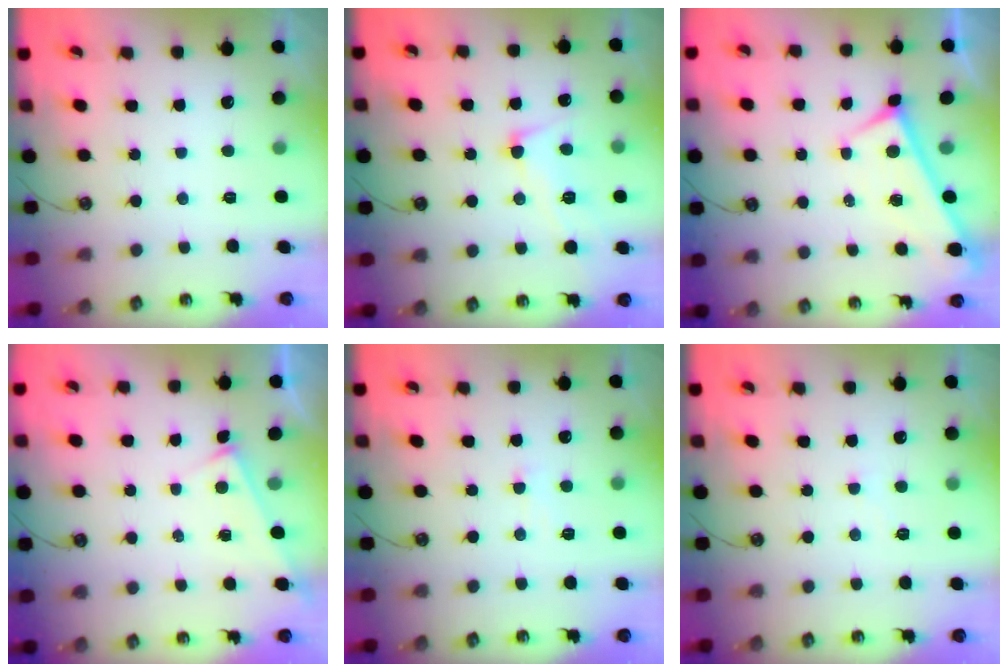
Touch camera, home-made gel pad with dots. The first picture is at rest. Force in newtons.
{"total": 3.1, "press": 3.0, "slide": 0.9}
{"total": 0.0}
{"total": 3.7, "press": 3.7, "slide": 0.1}
{"total": 1.2, "press": 0.9, "slide": 0.7}
{"total": 1.2, "press": 1.1, "slide": 0.4}